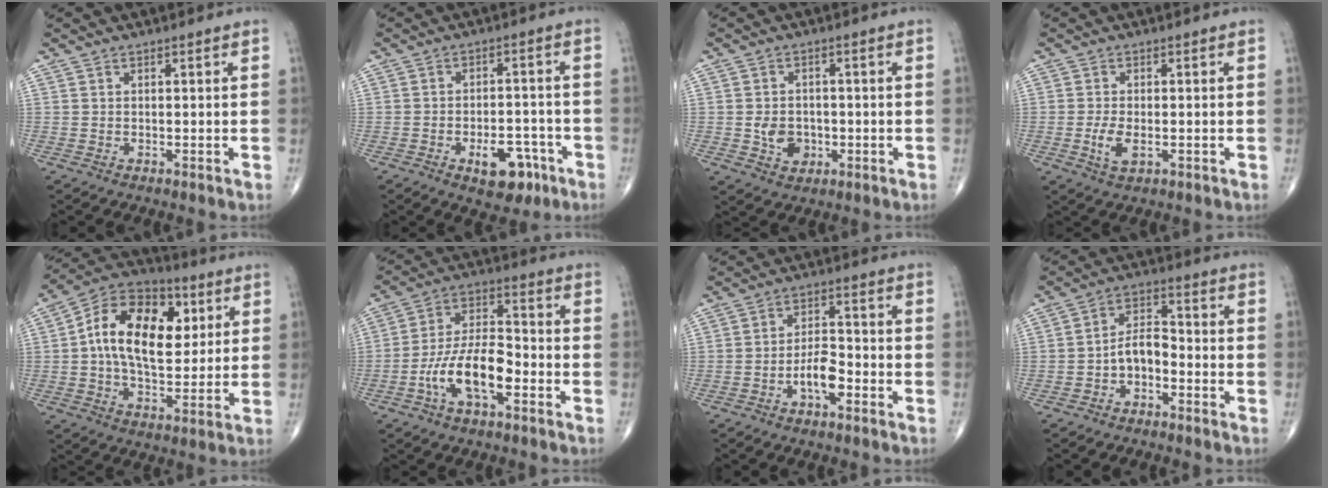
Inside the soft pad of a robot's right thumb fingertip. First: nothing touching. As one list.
[{"total": 8.3, "force": [-4.3, 4.5, 5.6], "torque": [-0.055, 0.027, -0.057]}, {"total": 5.1, "force": [-1.0, 4.0, 2.9], "torque": [-0.032, 0.002, -0.012]}, {"total": 3.7, "force": [-1.0, 1.7, 3.1], "torque": [-0.066, -0.007, -0.019]}, {"total": 19.0, "force": [3.9, 11.3, 14.8], "torque": [-0.218, 0.006, 0.056]}, {"total": 12.8, "force": [-4.8, 5.6, 10.4], "torque": [-0.193, 0.040, -0.092]}, {"total": 6.2, "force": [-2.8, 2.7, 4.8], "torque": [-0.076, 0.025, -0.052]}, {"total": 5.8, "force": [-2.3, 3.5, 4.0], "torque": [-0.058, 0.035, -0.052]}]